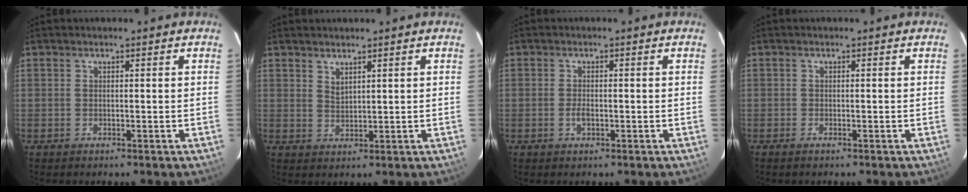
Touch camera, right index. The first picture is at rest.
{"total": 2.0, "force": [1.8, 0.6, 0.8], "torque": [-0.014, 0.001, 0.033]}
{"total": 1.8, "force": [-0.7, 0.9, 1.4], "torque": [-0.028, -0.001, -0.014]}
{"total": 0.7, "force": [-0.5, -0.1, 0.4], "torque": [-0.009, 0.000, -0.011]}